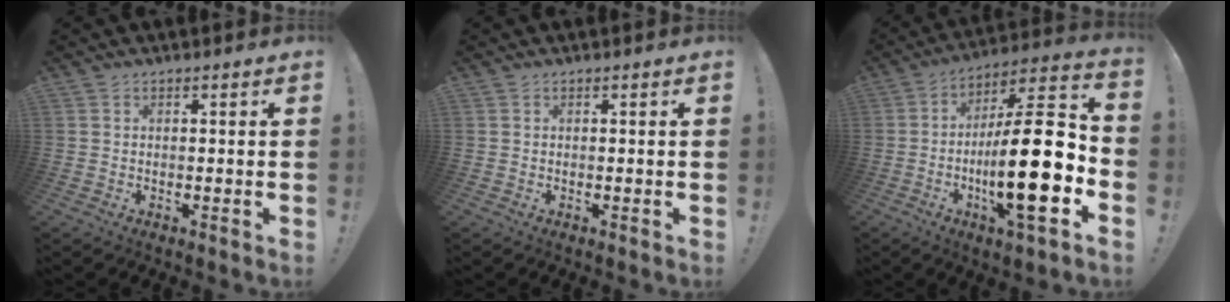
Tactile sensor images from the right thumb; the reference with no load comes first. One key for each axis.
{"total": 0.0}
{"total": 23.9, "fx": -5.2, "fy": 6.1, "fz": 22.5, "tx": -0.374, "ty": 0.021, "tz": -0.088}